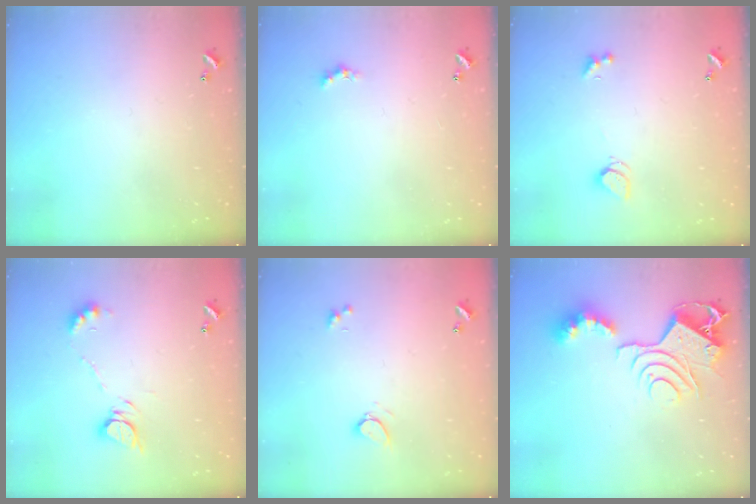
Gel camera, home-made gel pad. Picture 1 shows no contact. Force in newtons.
{"total": 0.0}
{"total": 1.4, "press": 1.3, "slide": 0.5}
{"total": 7.9, "press": 7.8, "slide": 0.7}
{"total": 0.8, "press": 0.5, "slide": 0.6}
{"total": 13.0, "press": 12.9, "slide": 1.4}